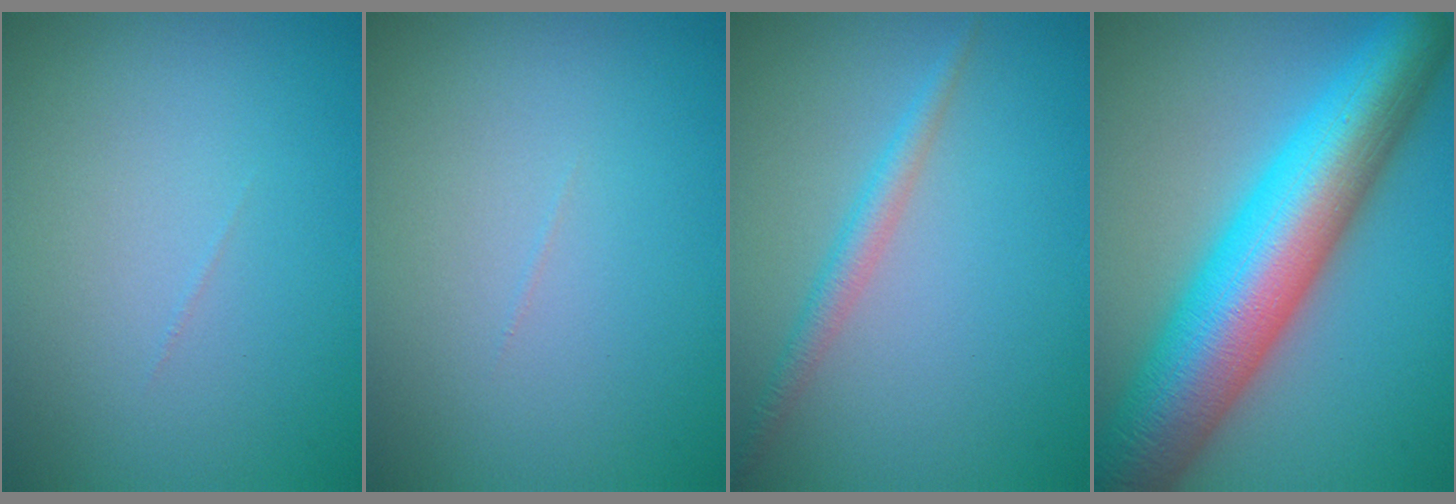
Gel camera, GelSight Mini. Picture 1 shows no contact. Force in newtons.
{"total": 0.0}
{"total": 1.9, "press": 1.9, "slide": 0.1}
{"total": 13.1, "press": 13.1, "slide": 0.4}